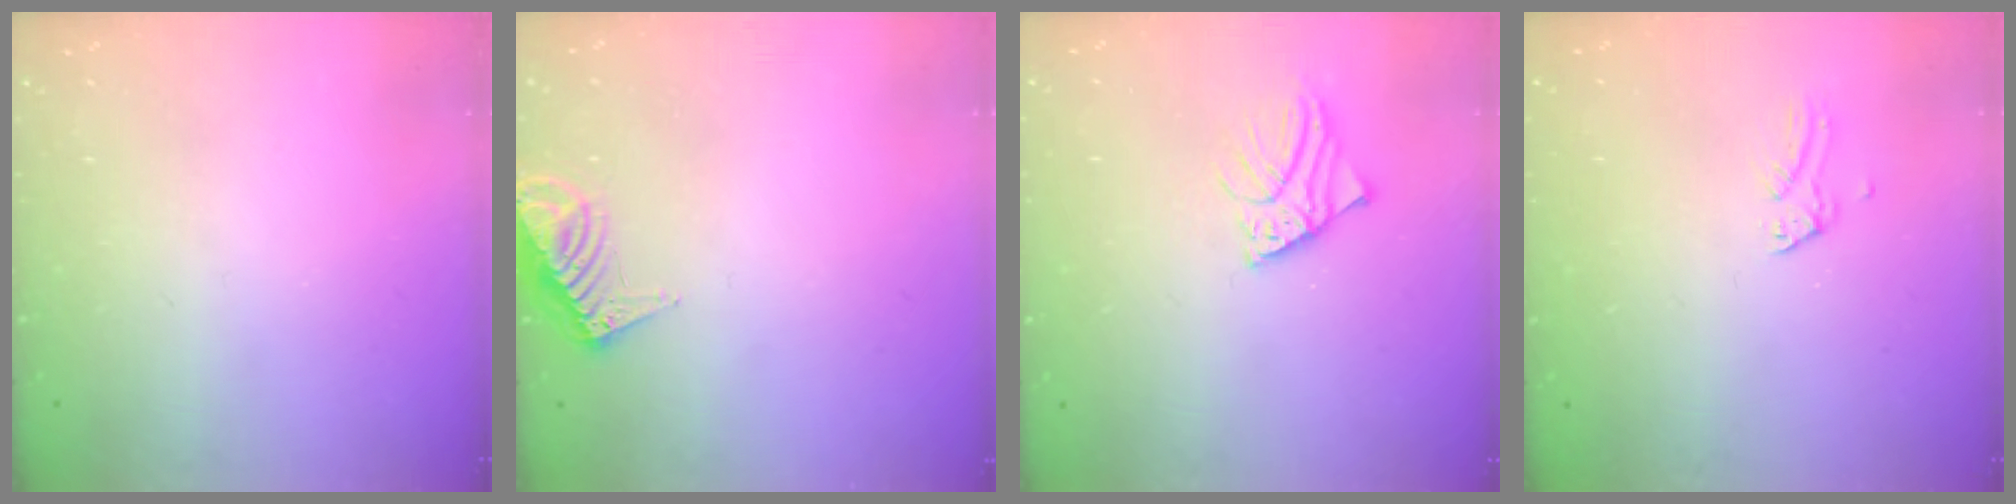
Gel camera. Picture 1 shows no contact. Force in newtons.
{"total": 9.2, "press": 9.2, "slide": 0.9}
{"total": 2.9, "press": 2.9, "slide": 0.2}
{"total": 0.0}